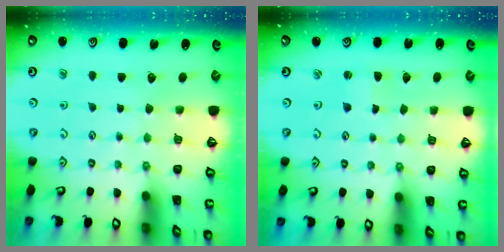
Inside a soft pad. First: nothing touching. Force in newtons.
{"total": 1.6, "press": 1.6, "slide": 0.2}